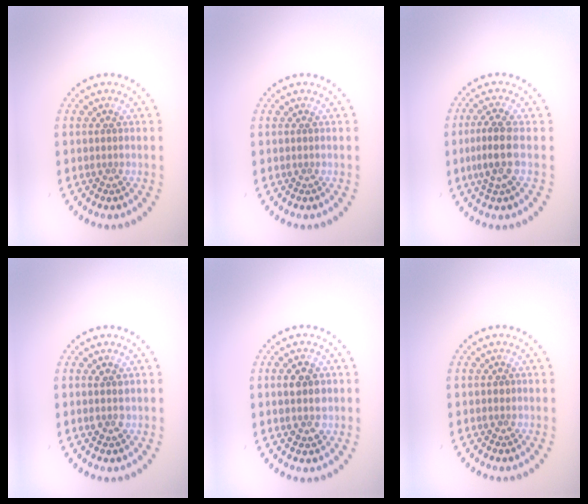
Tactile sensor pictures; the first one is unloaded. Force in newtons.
{"total": 0.0}
{"total": 2.9, "press": 2.6, "slide": 1.3}
{"total": 1.4, "press": 1.3, "slide": 0.3}
{"total": 2.7, "press": 2.7, "slide": 0.3}
{"total": 0.7, "press": 0.7, "slide": 0.1}